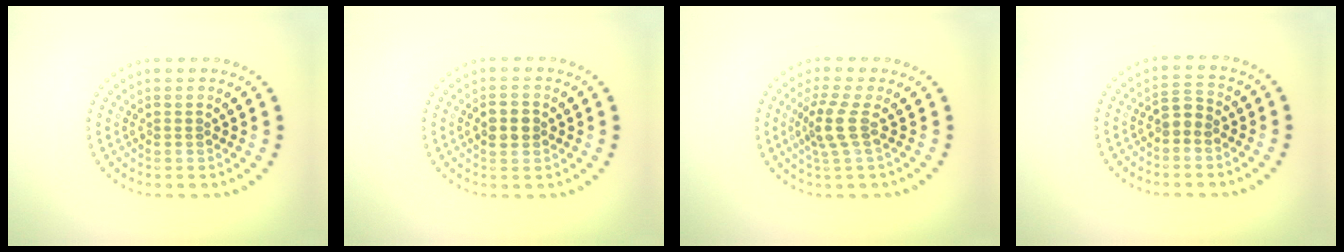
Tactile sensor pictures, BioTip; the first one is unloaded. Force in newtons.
{"total": 2.6, "press": 2.6, "slide": 0.1}
{"total": 2.7, "press": 2.1, "slide": 1.7}
{"total": 1.7, "press": 1.6, "slide": 0.6}